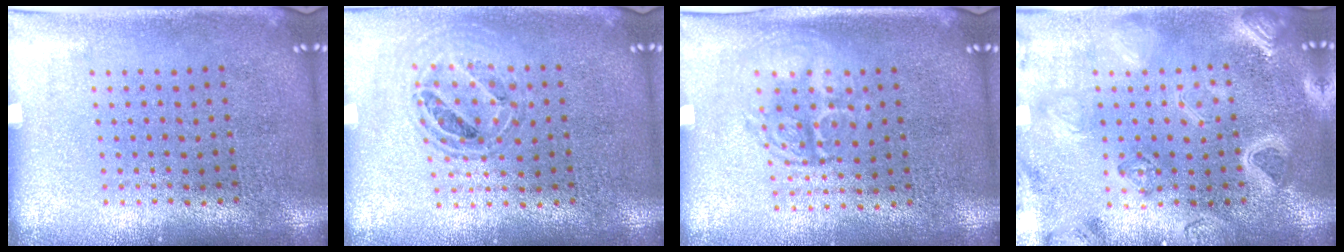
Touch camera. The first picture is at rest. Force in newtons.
{"total": 0.7, "press": 0.7, "slide": 0.1}
{"total": 1.4, "press": 1.3, "slide": 0.5}
{"total": 3.3, "press": 3.1, "slide": 1.0}